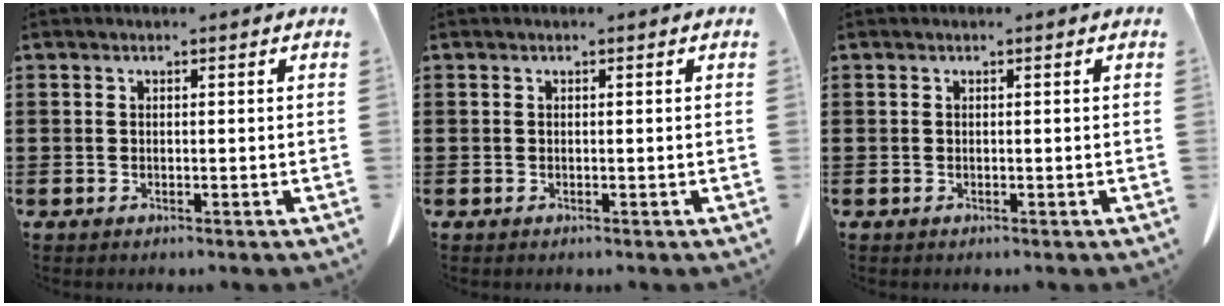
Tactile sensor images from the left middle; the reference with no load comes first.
{"total": 0.0}
{"total": 0.0}